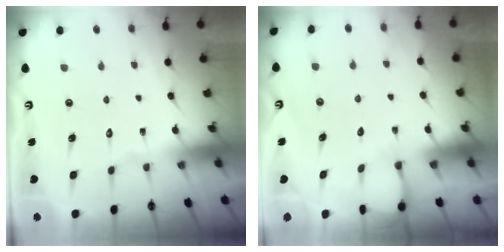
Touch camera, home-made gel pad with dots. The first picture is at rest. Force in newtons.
{"total": 3.9, "press": 3.9, "slide": 0.4}